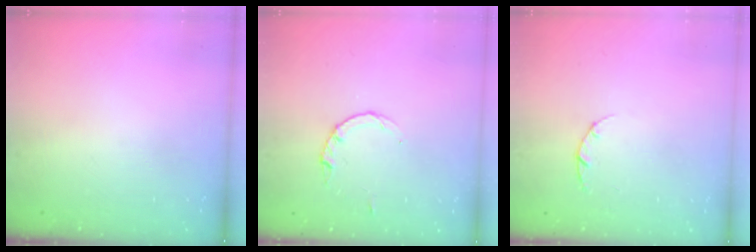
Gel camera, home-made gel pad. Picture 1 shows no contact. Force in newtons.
{"total": 2.8, "press": 2.8, "slide": 0.4}
{"total": 3.0, "press": 3.0, "slide": 0.4}